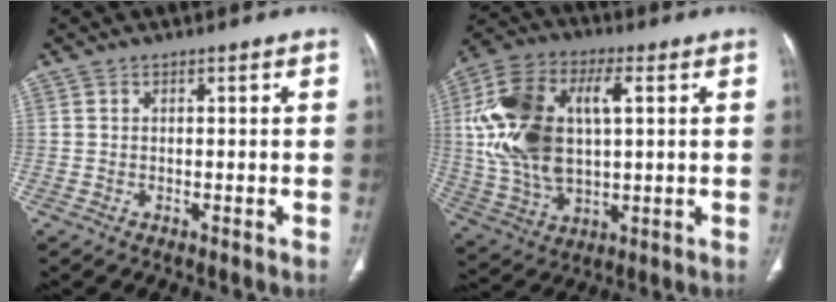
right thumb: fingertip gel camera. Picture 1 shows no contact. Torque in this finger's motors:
{"motor_torque": [2.53, 2.48, 2.27, 0.39, 0.29]}